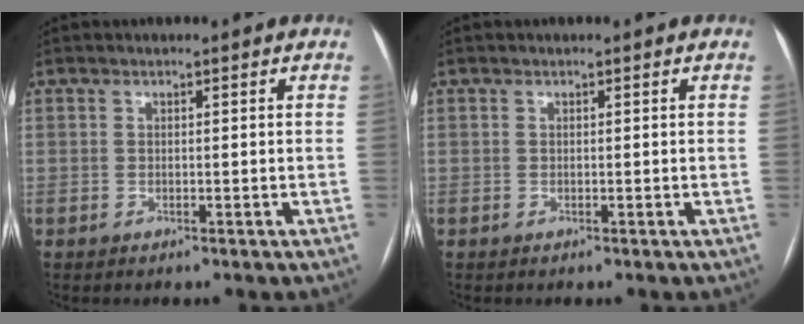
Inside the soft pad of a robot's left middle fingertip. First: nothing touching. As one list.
[{"total": 0.0}]